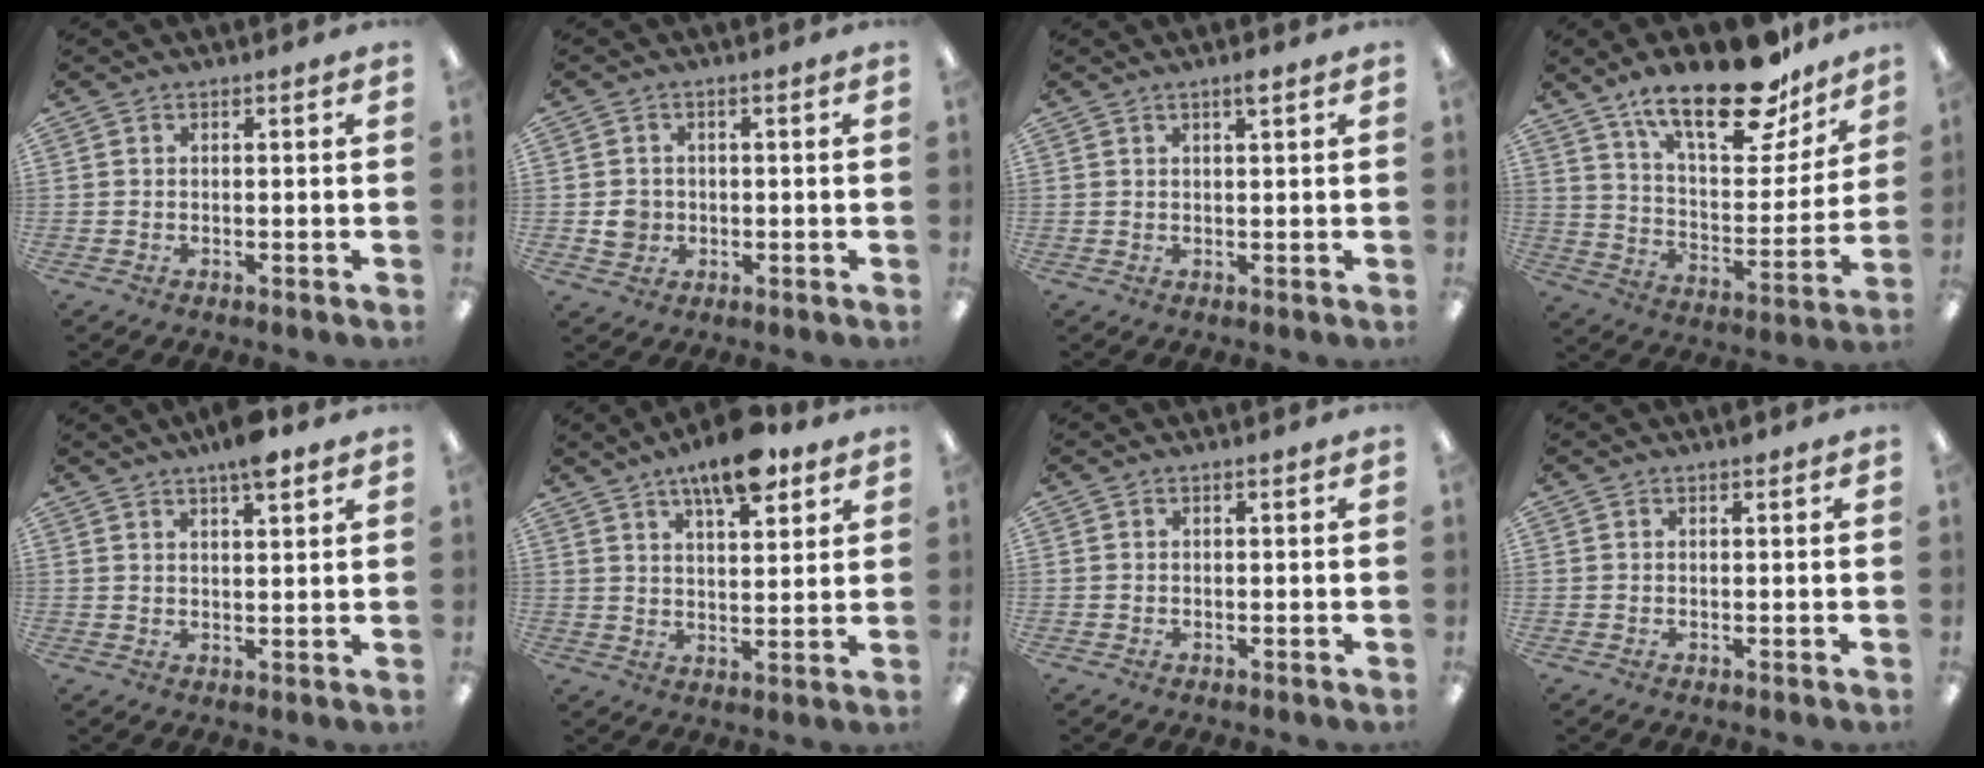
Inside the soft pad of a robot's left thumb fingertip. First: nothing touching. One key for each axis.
{"total": 3.4, "fx": -0.2, "fy": 3.3, "fz": 1.1, "tx": -0.005, "ty": -0.001, "tz": -0.008}
{"total": 2.0, "fx": 1.4, "fy": 0.2, "fz": 1.4, "tx": -0.023, "ty": -0.002, "tz": 0.022}
{"total": 23.8, "fx": 16.7, "fy": 9.1, "fz": 14.4, "tx": -0.221, "ty": -0.103, "tz": 0.283}
{"total": 6.0, "fx": 4.4, "fy": 1.1, "fz": 3.9, "tx": -0.064, "ty": -0.018, "tz": 0.071}
{"total": 11.2, "fx": 7.7, "fy": 3.8, "fz": 7.1, "tx": -0.104, "ty": -0.037, "tz": 0.130}
{"total": 0.0}
{"total": 0.6, "fx": 0.5, "fy": 0.2, "fz": 0.2, "tx": 0.002, "ty": -0.001, "tz": 0.007}